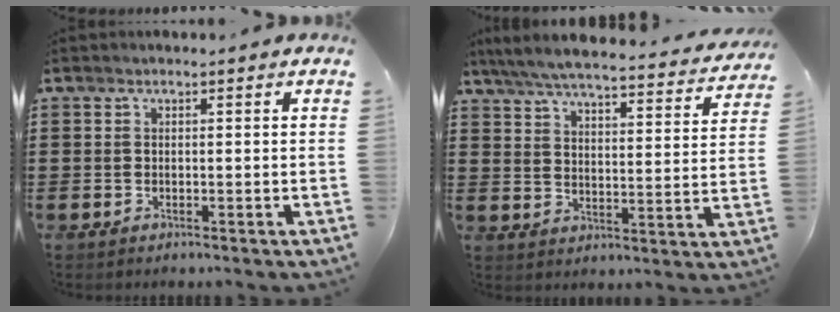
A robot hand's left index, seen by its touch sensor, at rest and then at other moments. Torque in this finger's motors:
{"motor_torque": [1.60, -0.53, 0.36, 0.09]}